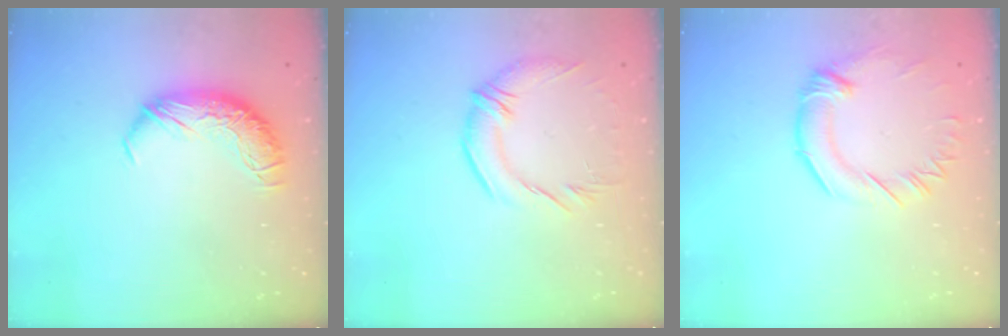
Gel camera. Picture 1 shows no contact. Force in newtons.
{"total": 3.0, "press": 1.4, "slide": 2.6}
{"total": 1.1, "press": 0.3, "slide": 1.0}